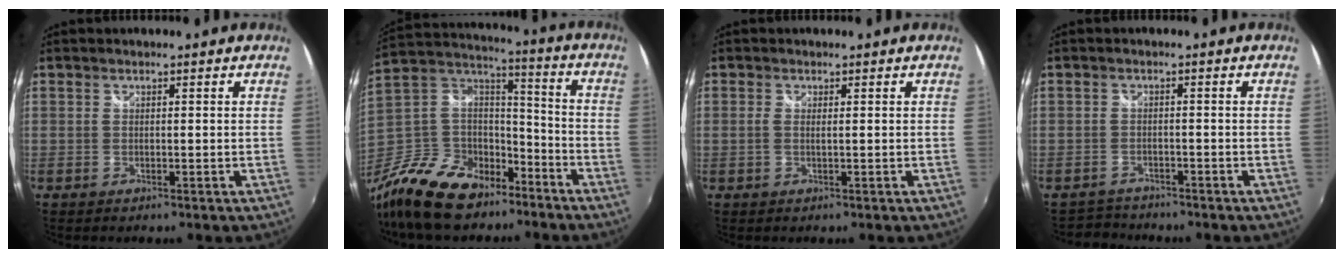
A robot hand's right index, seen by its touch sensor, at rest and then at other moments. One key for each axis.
{"total": 23.3, "fx": -15.6, "fy": 13.3, "fz": 11.2, "tx": -0.265, "ty": 0.030, "tz": -0.255}
{"total": 1.0, "fx": 0.2, "fy": -0.1, "fz": 0.9, "tx": -0.022, "ty": 0.003, "tz": 0.001}
{"total": 3.1, "fx": -2.8, "fy": 1.1, "fz": -0.5, "tx": -0.006, "ty": 0.004, "tz": -0.052}